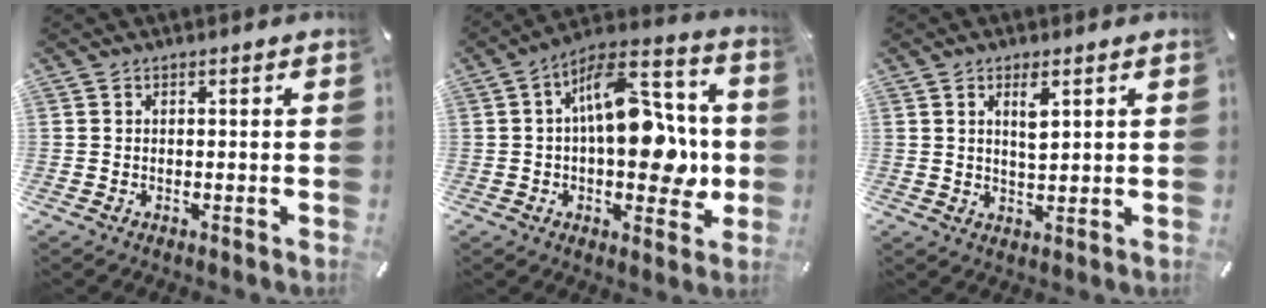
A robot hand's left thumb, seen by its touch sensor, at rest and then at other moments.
{"total": 17.8, "force": [1.8, 9.7, 14.8], "torque": [-0.199, -0.007, 0.033]}
{"total": 4.1, "force": [1.8, 1.4, 3.4], "torque": [-0.056, -0.004, 0.027]}